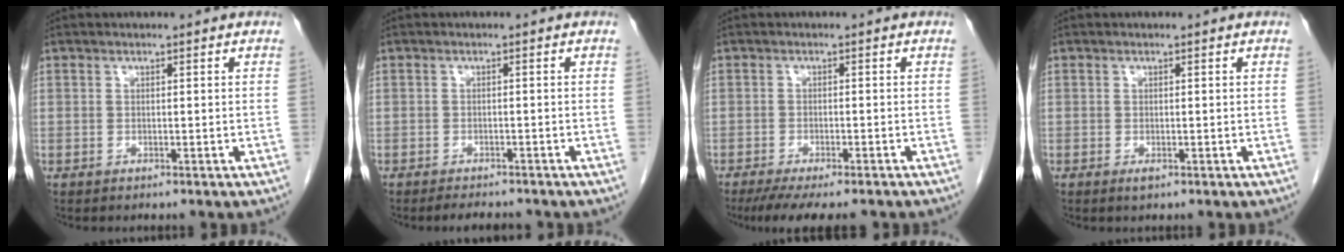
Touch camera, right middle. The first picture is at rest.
{"total": 3.5, "force": [-3.2, 1.0, 1.2], "torque": [-0.018, -0.005, -0.042]}
{"total": 10.0, "force": [-8.4, 1.8, 5.2], "torque": [-0.071, -0.013, -0.119]}
{"total": 0.8, "force": [-0.4, 0.3, 0.7], "torque": [-0.011, -0.001, -0.005]}